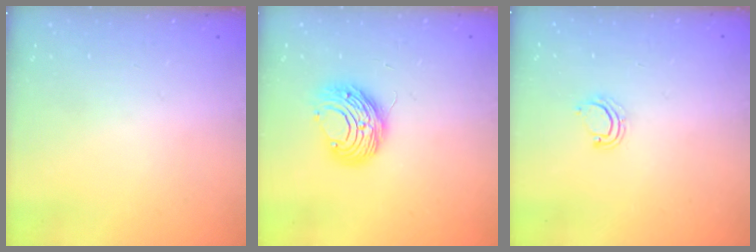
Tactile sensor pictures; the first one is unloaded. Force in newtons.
{"total": 9.1, "press": 9.1, "slide": 0.5}
{"total": 2.2, "press": 2.2, "slide": 0.1}